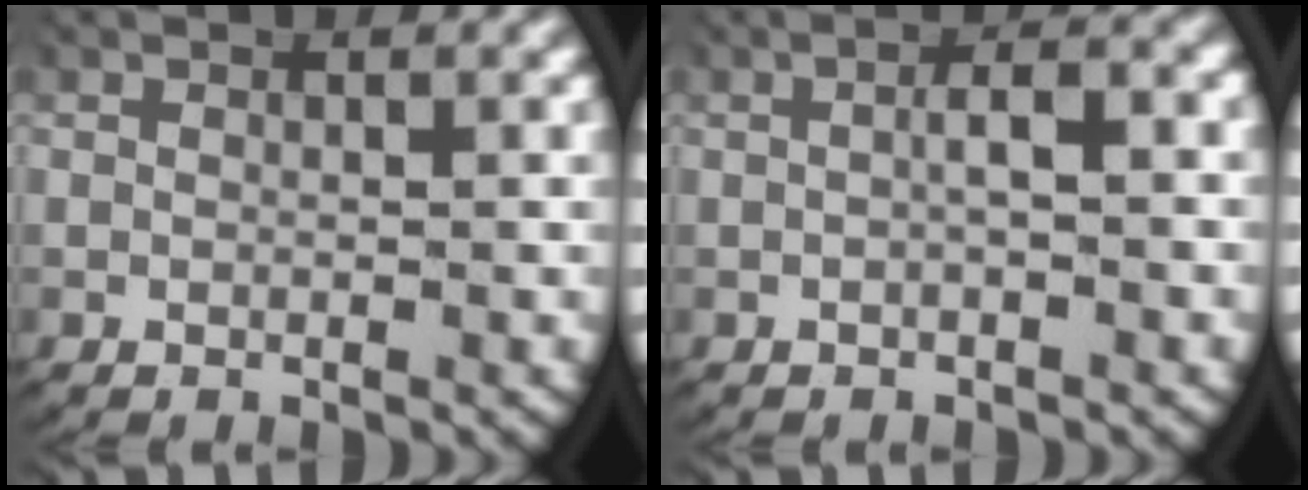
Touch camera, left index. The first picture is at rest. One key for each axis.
{"total": 1.9, "fx": -0.1, "fy": 0.4, "fz": 1.9, "tx": -0.031, "ty": 0.007, "tz": -0.004}